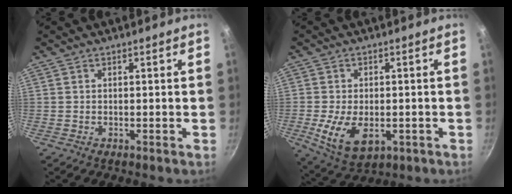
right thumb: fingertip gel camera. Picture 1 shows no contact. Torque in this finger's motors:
{"motor_torque": [-0.34, 0.65, 0.38, 0.16, 0.08]}